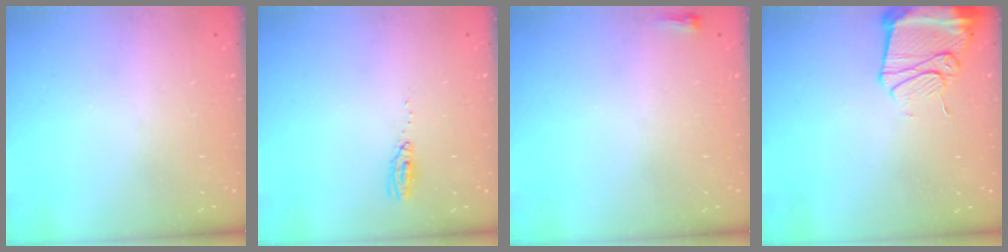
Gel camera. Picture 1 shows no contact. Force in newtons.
{"total": 9.3, "press": 5.1, "slide": 7.7}
{"total": 2.4, "press": 2.4, "slide": 0.6}
{"total": 13.2, "press": 13.2, "slide": 1.4}